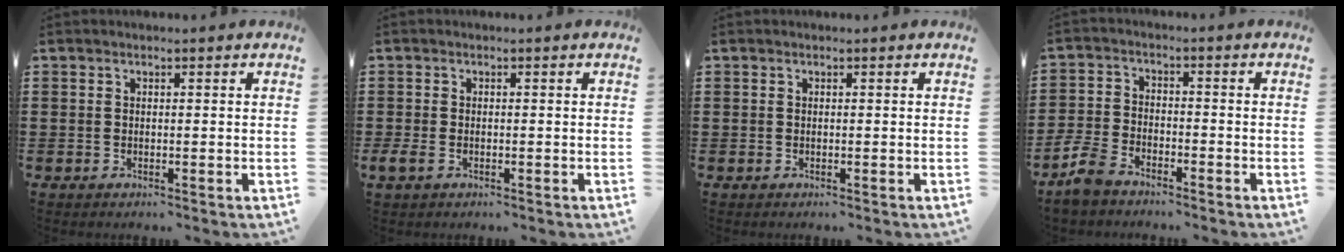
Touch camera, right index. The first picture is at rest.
{"total": 1.0, "force": [-0.5, 0.6, 0.6], "torque": [-0.022, -0.004, -0.012]}
{"total": 0.0}
{"total": 4.6, "force": [-4.0, 1.5, 1.9], "torque": [-0.063, -0.001, -0.084]}